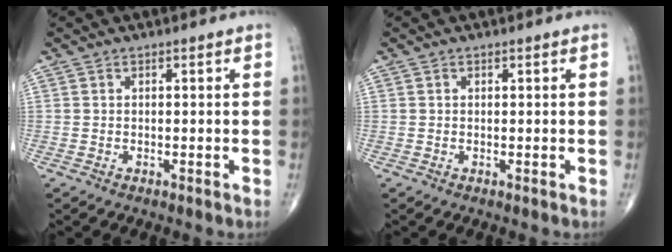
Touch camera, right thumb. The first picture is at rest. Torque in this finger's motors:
{"motor_torque": [0.36, -0.52, -0.03, 0.04, 0.04]}